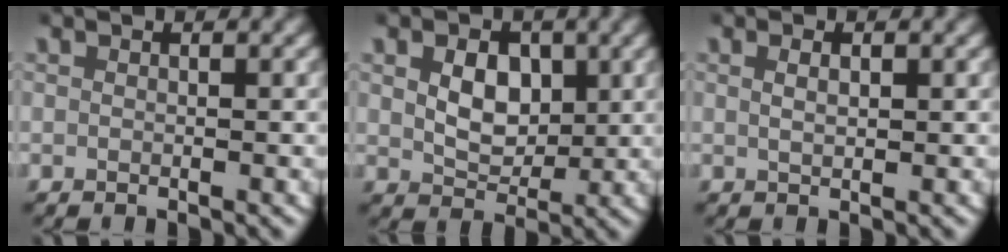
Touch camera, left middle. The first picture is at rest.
{"total": 3.8, "force": [0.9, 2.8, 2.4], "torque": [-0.040, -0.013, 0.025]}
{"total": 0.9, "force": [0.3, 0.3, 0.8], "torque": [-0.014, -0.002, 0.009]}